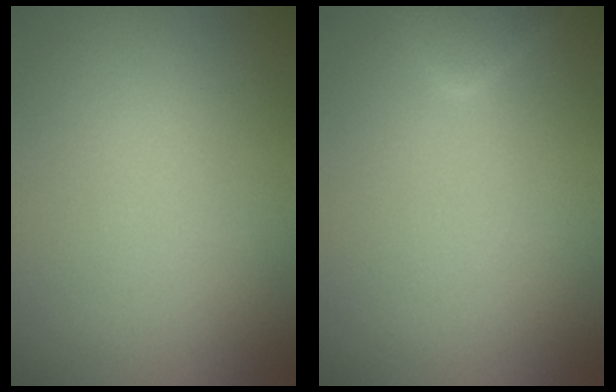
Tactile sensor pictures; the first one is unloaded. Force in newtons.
{"total": 2.4, "press": 2.4, "slide": 0.1}